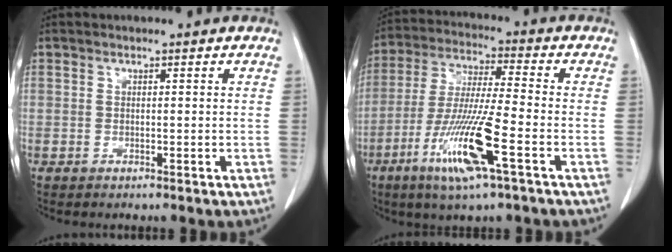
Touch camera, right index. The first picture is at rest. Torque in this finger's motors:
{"motor_torque": [1.16, -0.94, 0.35, 0.21]}